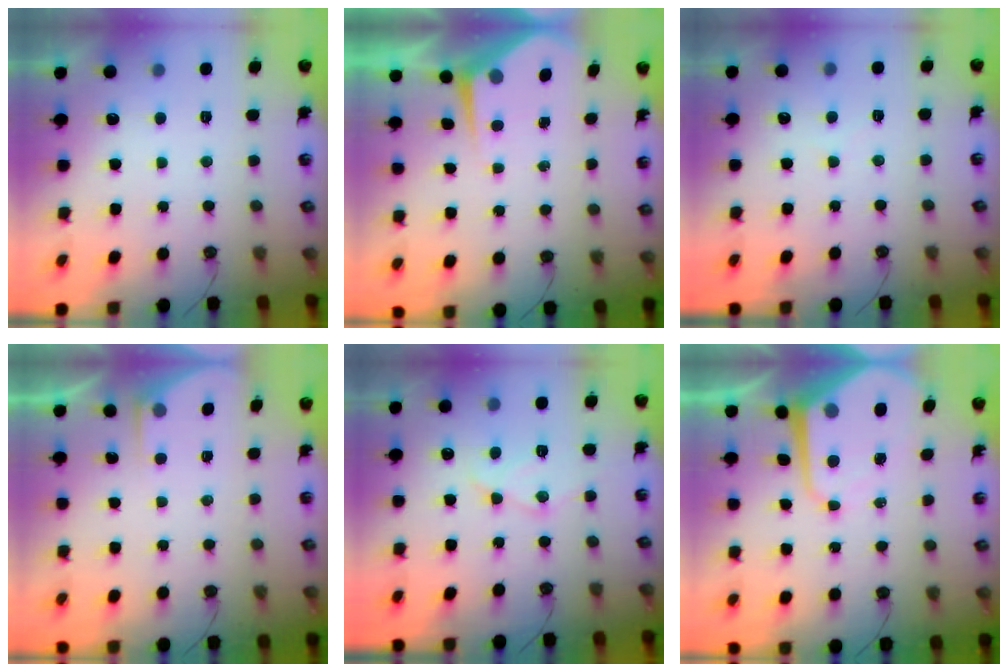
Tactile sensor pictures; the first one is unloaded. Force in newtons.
{"total": 4.8, "press": 4.8, "slide": 0.5}
{"total": 2.8, "press": 2.8, "slide": 0.5}
{"total": 2.7, "press": 2.7, "slide": 0.3}
{"total": 11.6, "press": 11.6, "slide": 0.8}
{"total": 9.3, "press": 9.3, "slide": 0.8}